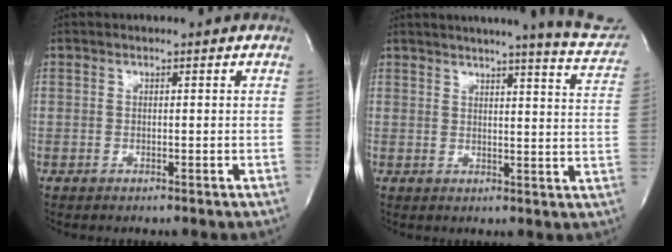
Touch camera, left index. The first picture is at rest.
{"total": 15.9, "force": [14.4, 0.3, 6.8], "torque": [-0.085, -0.055, 0.151]}